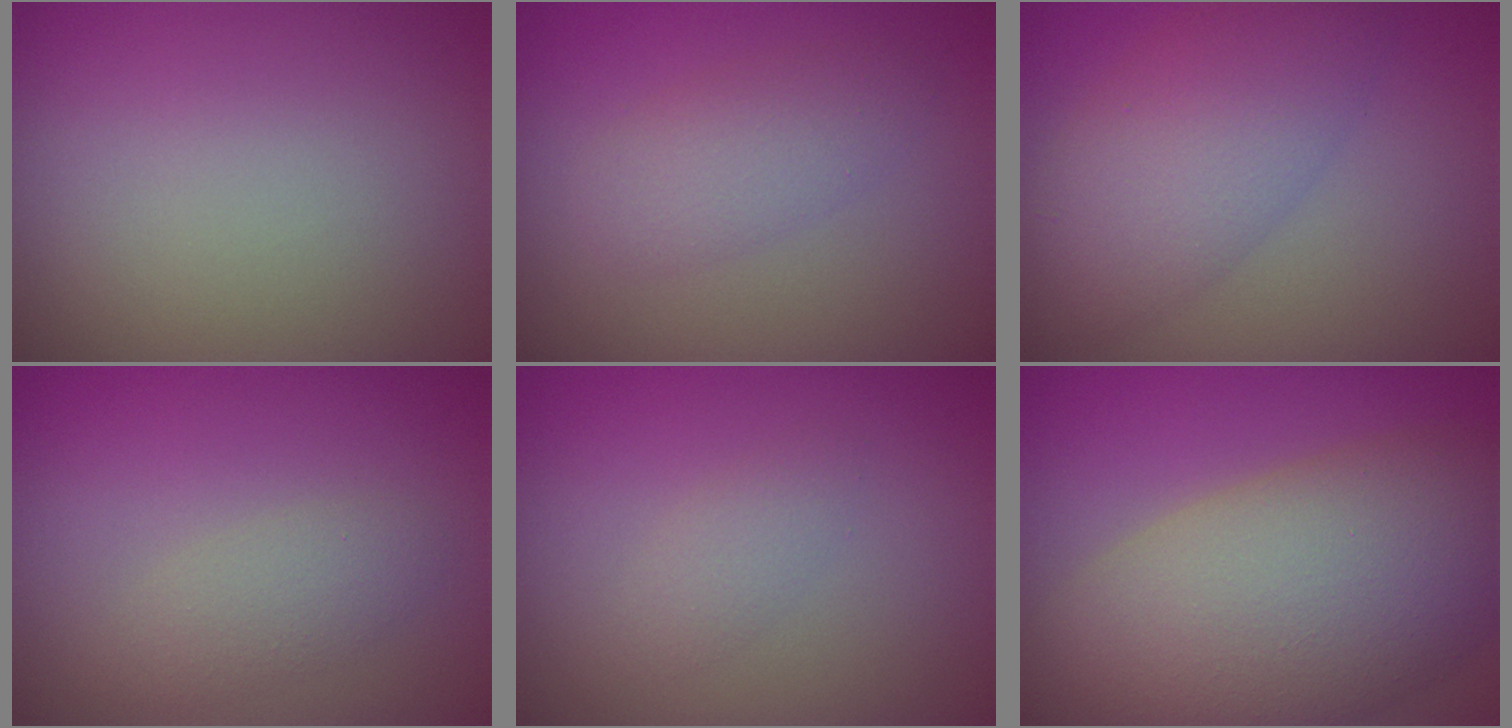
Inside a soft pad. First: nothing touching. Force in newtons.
{"total": 2.6, "press": 2.6, "slide": 0.1}
{"total": 5.6, "press": 5.6, "slide": 0.1}
{"total": 1.9, "press": 1.9, "slide": 0.0}
{"total": 1.3, "press": 1.3, "slide": 0.0}
{"total": 12.0, "press": 12.0, "slide": 1.2}